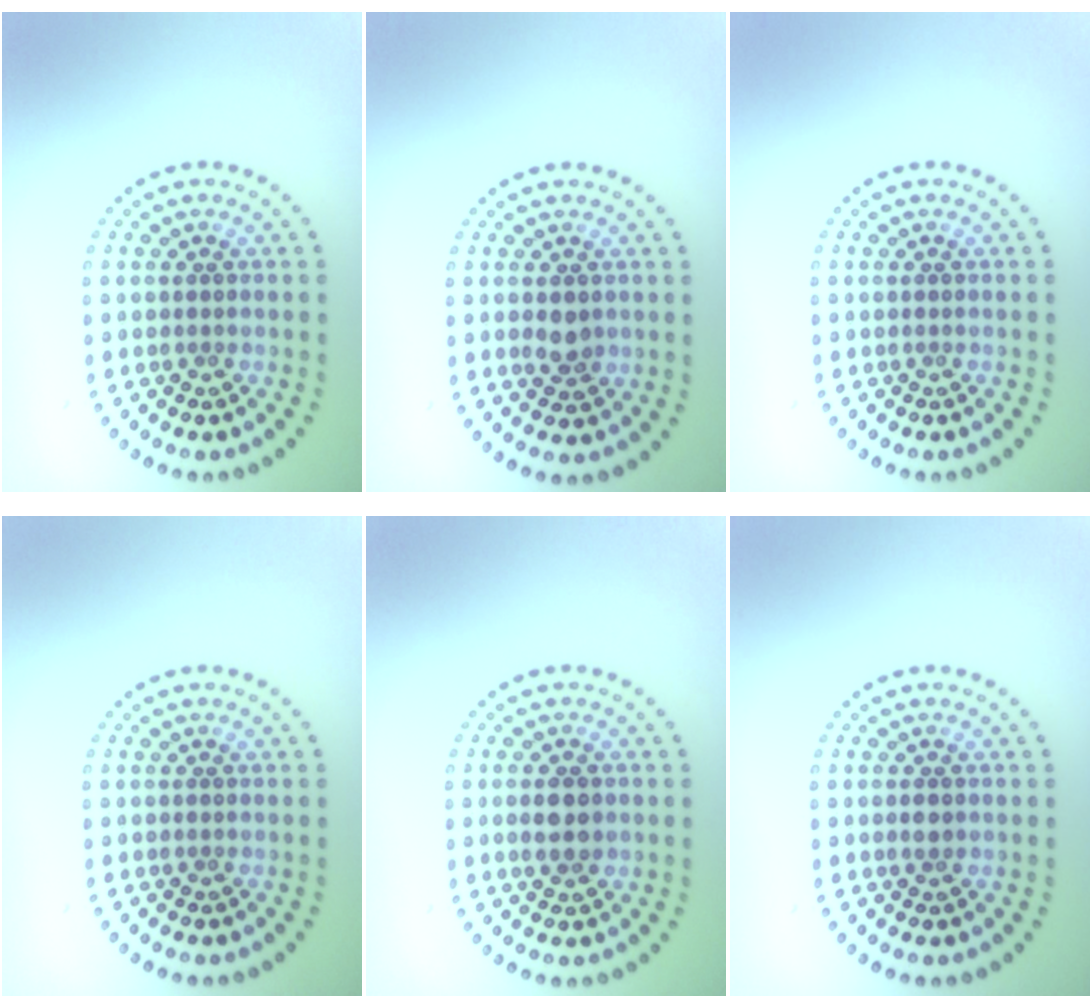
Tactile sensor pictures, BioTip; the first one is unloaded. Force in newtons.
{"total": 1.9, "press": 1.9, "slide": 0.2}
{"total": 0.0}
{"total": 0.0}
{"total": 2.4, "press": 2.4, "slide": 0.1}
{"total": 1.1, "press": 1.1, "slide": 0.0}